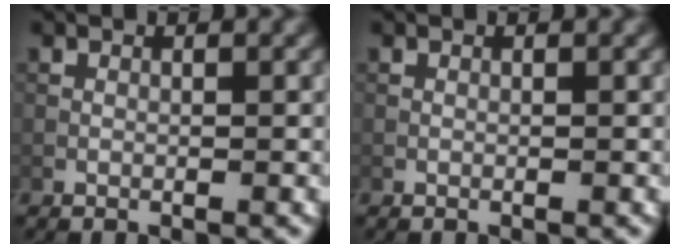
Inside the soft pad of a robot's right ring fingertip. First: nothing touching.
{"total": 0.0}